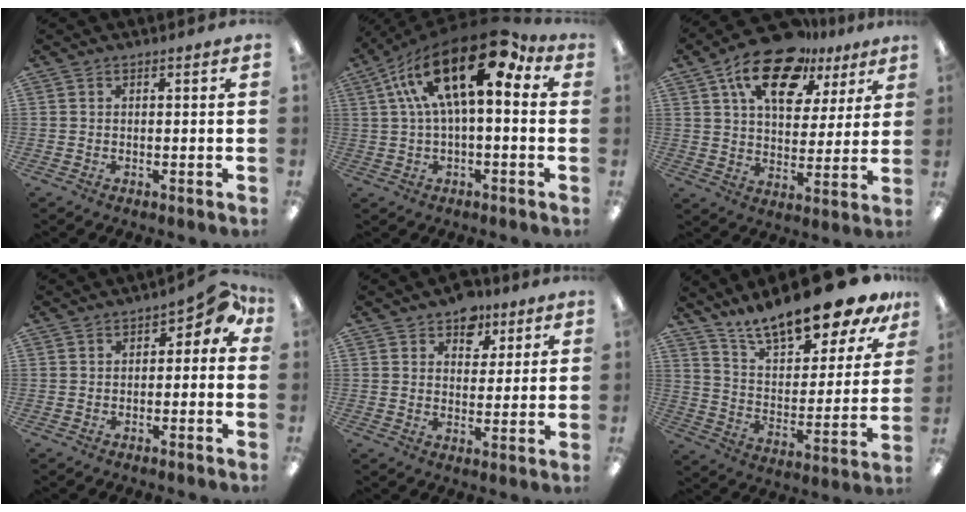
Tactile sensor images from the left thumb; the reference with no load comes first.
{"total": 21.6, "force": [9.2, 8.5, 17.5], "torque": [-0.317, -0.041, 0.155]}
{"total": 18.0, "force": [11.1, 9.3, 10.7], "torque": [-0.175, -0.048, 0.192]}
{"total": 4.9, "force": [0.7, 3.1, 3.7], "torque": [-0.047, 0.001, 0.008]}
{"total": 7.3, "force": [5.0, 4.8, 2.2], "torque": [-0.026, -0.021, 0.088]}
{"total": 18.5, "force": [16.0, 4.5, 8.0], "torque": [-0.137, -0.118, 0.275]}